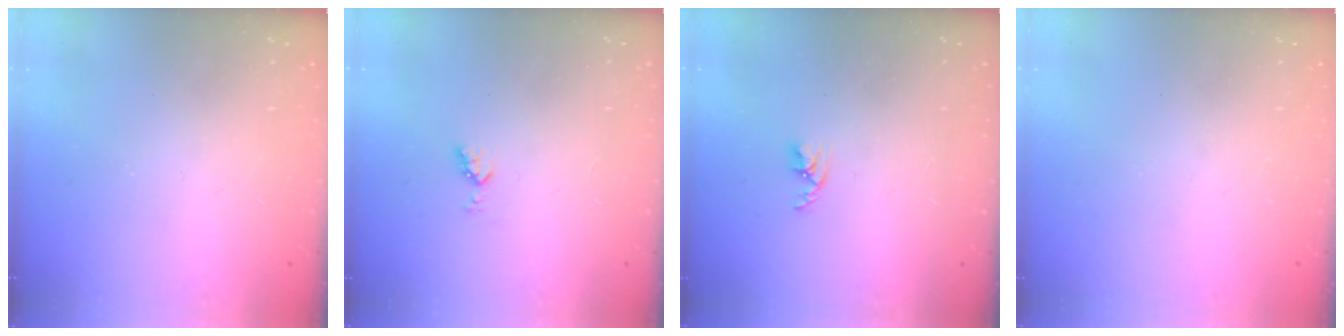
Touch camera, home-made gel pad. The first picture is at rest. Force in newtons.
{"total": 3.5, "press": 3.4, "slide": 0.9}
{"total": 2.7, "press": 2.7, "slide": 0.5}
{"total": 0.0}